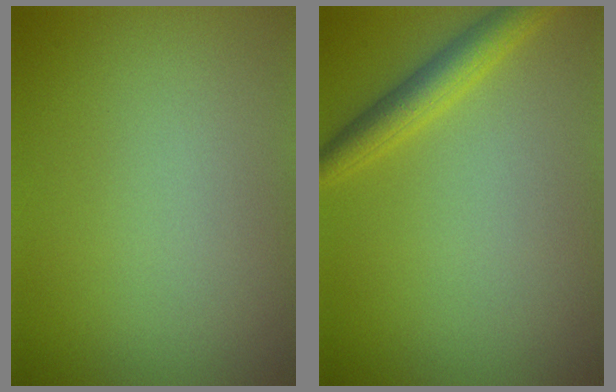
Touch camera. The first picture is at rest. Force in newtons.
{"total": 2.8, "press": 2.8, "slide": 0.1}